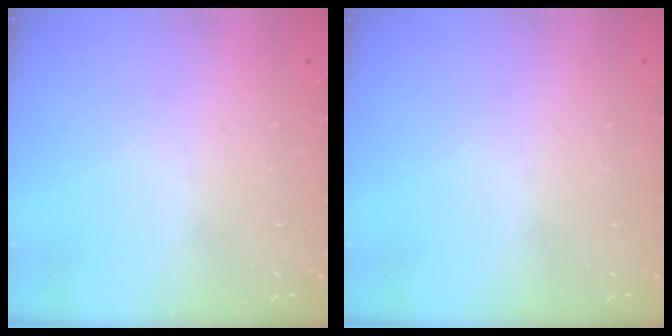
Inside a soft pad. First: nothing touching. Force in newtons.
{"total": 0.0}